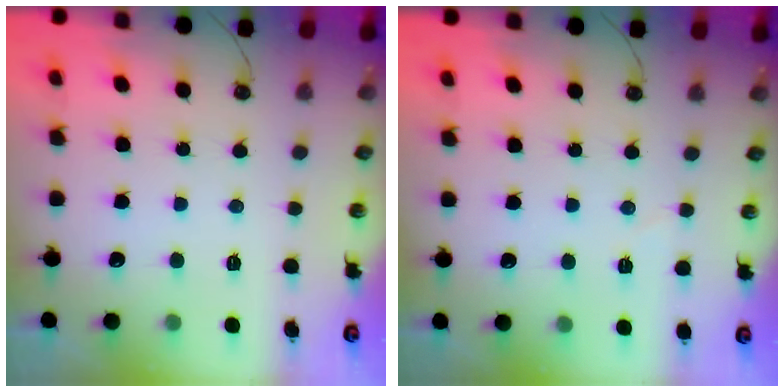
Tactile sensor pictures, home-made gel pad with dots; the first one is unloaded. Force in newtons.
{"total": 3.7, "press": 2.6, "slide": 2.6}